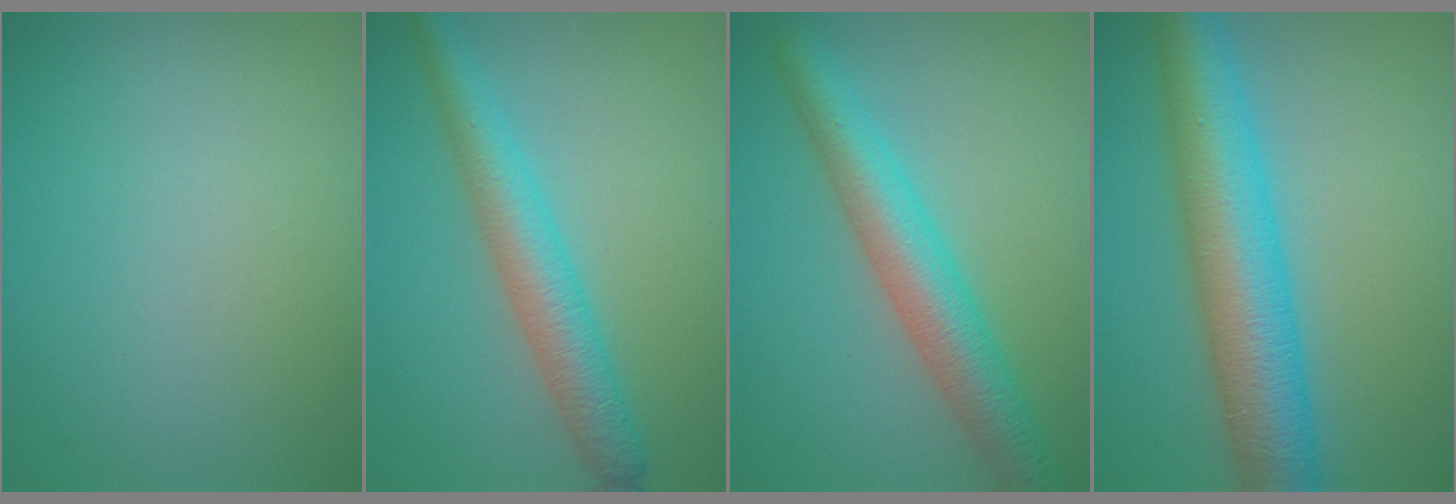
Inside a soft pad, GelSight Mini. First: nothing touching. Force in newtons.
{"total": 4.9, "press": 4.9, "slide": 0.1}
{"total": 6.0, "press": 6.0, "slide": 0.1}
{"total": 9.6, "press": 9.6, "slide": 0.1}